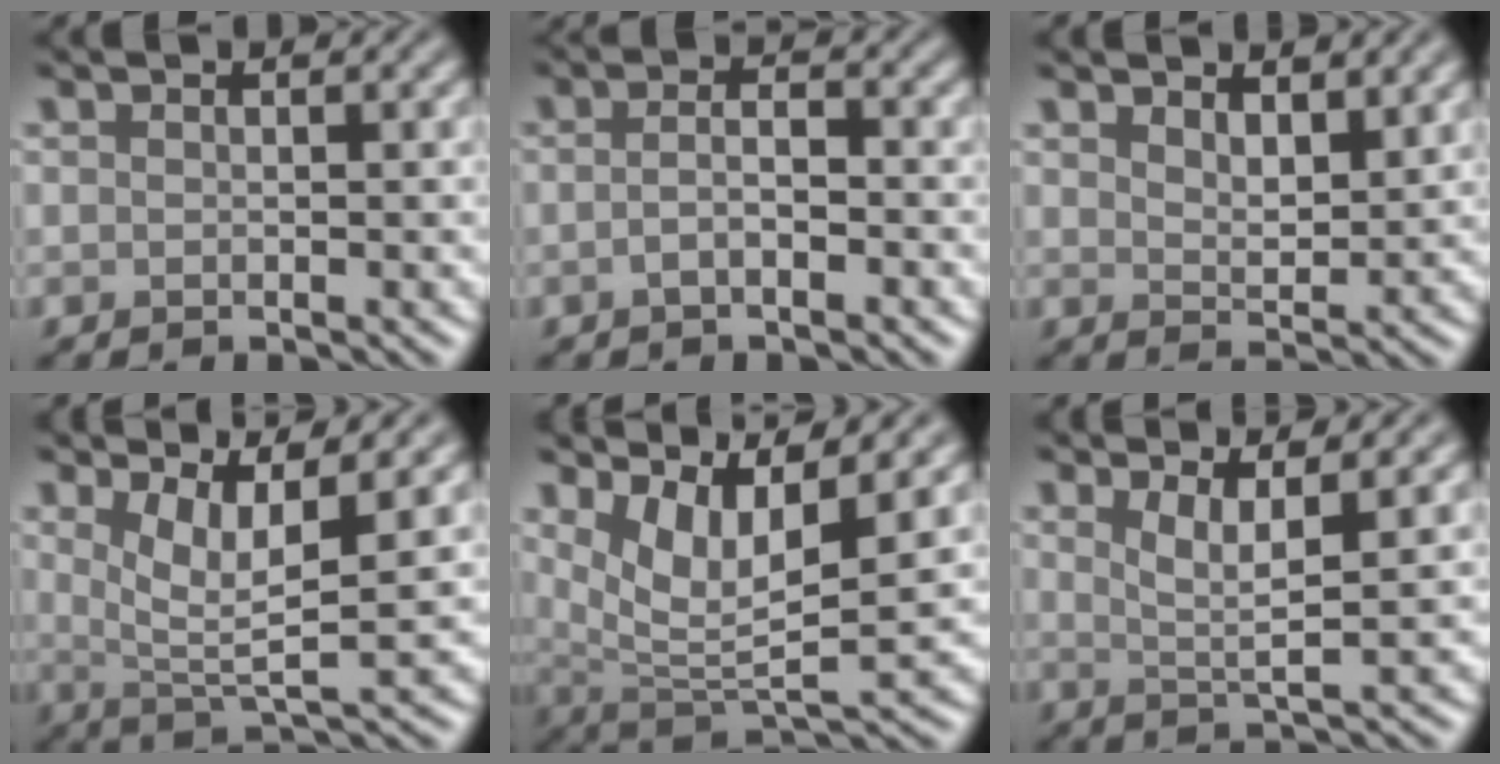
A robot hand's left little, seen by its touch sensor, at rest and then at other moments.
{"total": 2.0, "force": [-0.7, 0.6, 1.8], "torque": [-0.036, 0.002, -0.017]}
{"total": 3.2, "force": [2.2, 1.2, 2.0], "torque": [-0.037, -0.007, 0.041]}
{"total": 5.2, "force": [1.9, 1.2, 4.6], "torque": [-0.080, -0.009, 0.037]}
{"total": 6.3, "force": [3.3, 1.9, 5.1], "torque": [-0.105, -0.007, 0.070]}
{"total": 3.4, "force": [1.5, 0.6, 2.9], "torque": [-0.051, -0.007, 0.032]}